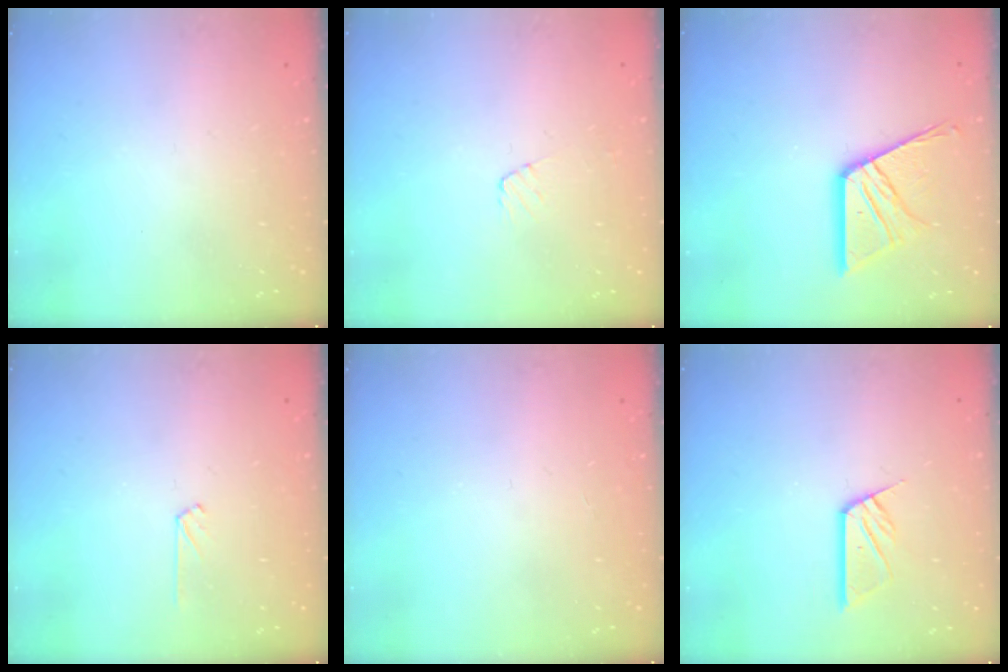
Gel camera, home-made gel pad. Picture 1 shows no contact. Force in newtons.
{"total": 3.9, "press": 3.9, "slide": 0.4}
{"total": 14.7, "press": 14.7, "slide": 1.4}
{"total": 2.5, "press": 2.5, "slide": 0.3}
{"total": 0.0}
{"total": 10.2, "press": 10.1, "slide": 1.0}